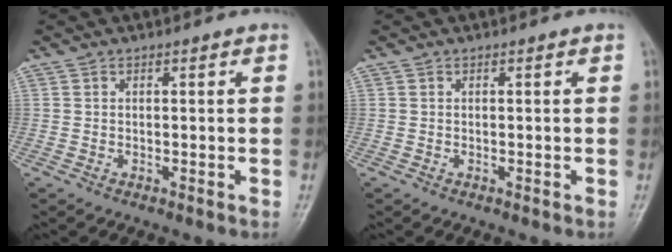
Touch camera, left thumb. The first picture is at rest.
{"total": 0.0}